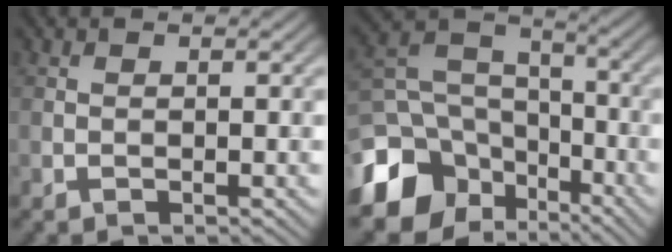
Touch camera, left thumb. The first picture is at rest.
{"total": 12.8, "force": [-6.9, 9.0, 5.9], "torque": [-0.167, -0.025, -0.125]}